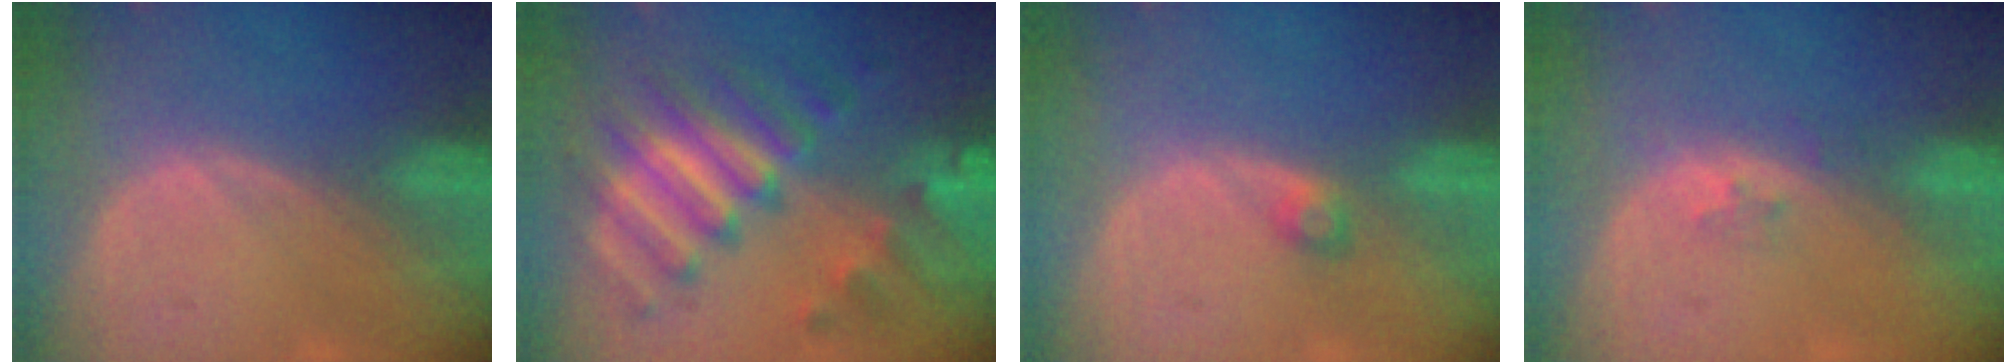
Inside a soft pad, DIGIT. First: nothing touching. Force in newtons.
{"total": 10.5, "press": 10.5, "slide": 0.9}
{"total": 1.6, "press": 1.6, "slide": 0.3}
{"total": 1.9, "press": 1.4, "slide": 1.2}